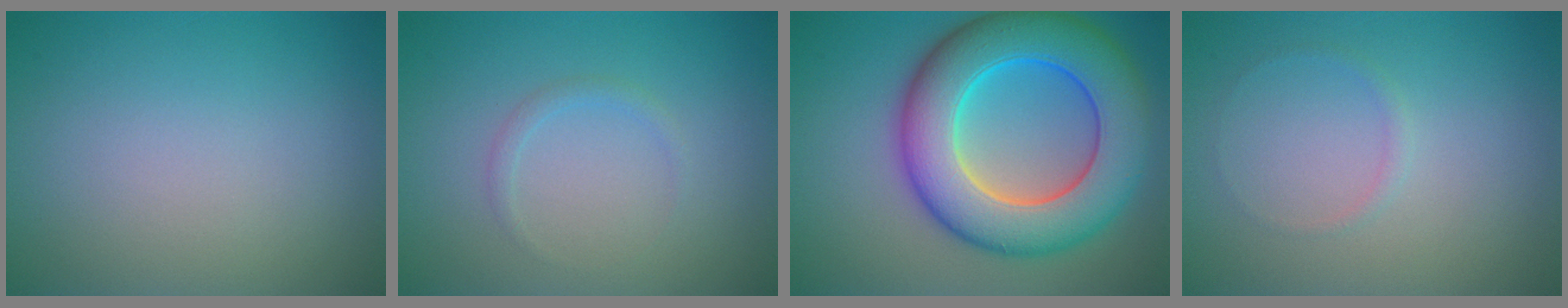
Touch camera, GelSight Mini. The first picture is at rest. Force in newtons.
{"total": 0.8, "press": 0.8, "slide": 0.0}
{"total": 11.8, "press": 11.8, "slide": 0.4}
{"total": 0.7, "press": 0.7, "slide": 0.1}